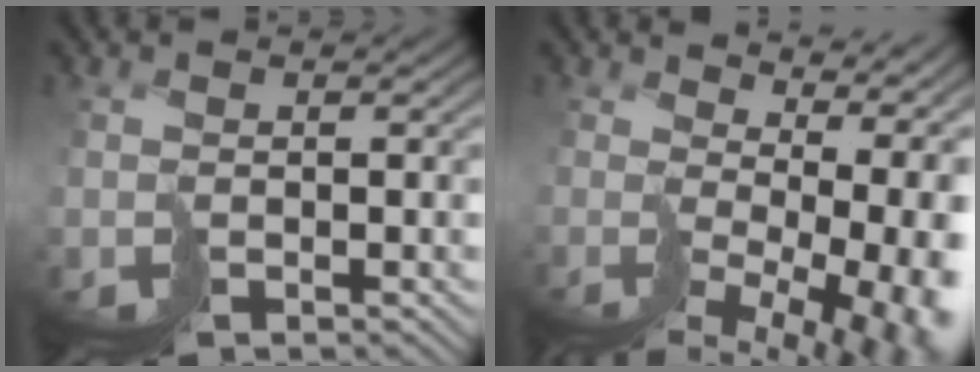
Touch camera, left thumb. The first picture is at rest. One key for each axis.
{"total": 11.6, "fx": 1.2, "fy": 5.5, "fz": 10.2, "tx": -0.105, "ty": -0.016, "tz": 0.072}